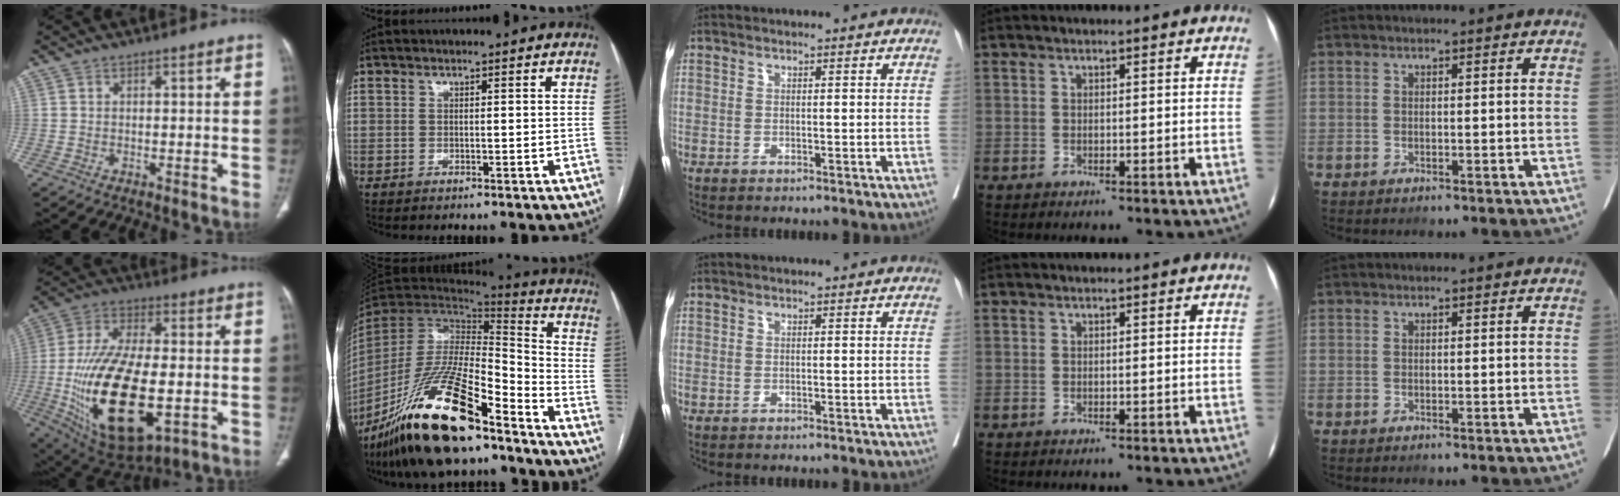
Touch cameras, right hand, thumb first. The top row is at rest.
{"thumb": {"total": 25.9, "force": [-5.1, 12.3, 22.3], "torque": [-0.446, -0.010, -0.066]}, "index": {"total": 23.9, "force": [-16.8, 4.9, 16.4], "torque": [-0.324, -0.036, -0.301]}}